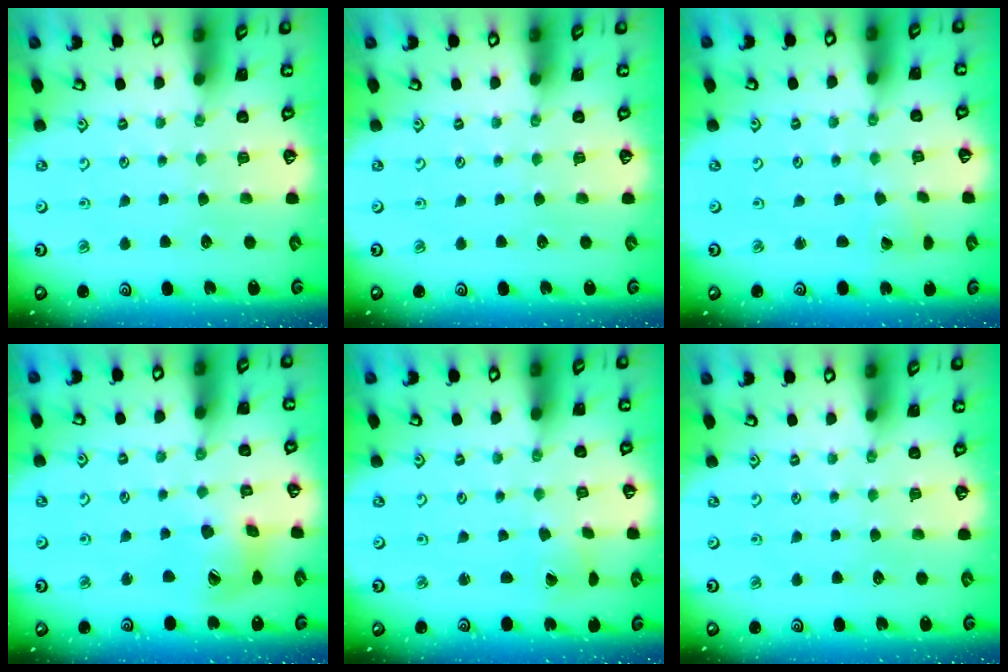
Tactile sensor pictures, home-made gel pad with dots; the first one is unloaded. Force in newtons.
{"total": 0.0}
{"total": 2.1, "press": 2.1, "slide": 0.1}
{"total": 11.4, "press": 11.3, "slide": 1.3}
{"total": 1.4, "press": 1.4, "slide": 0.3}
{"total": 0.0}